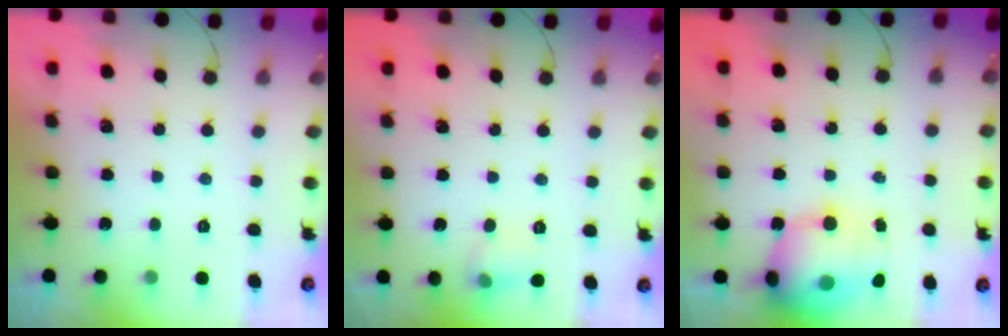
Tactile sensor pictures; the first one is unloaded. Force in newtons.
{"total": 6.6, "press": 6.4, "slide": 1.5}
{"total": 18.9, "press": 18.4, "slide": 4.3}